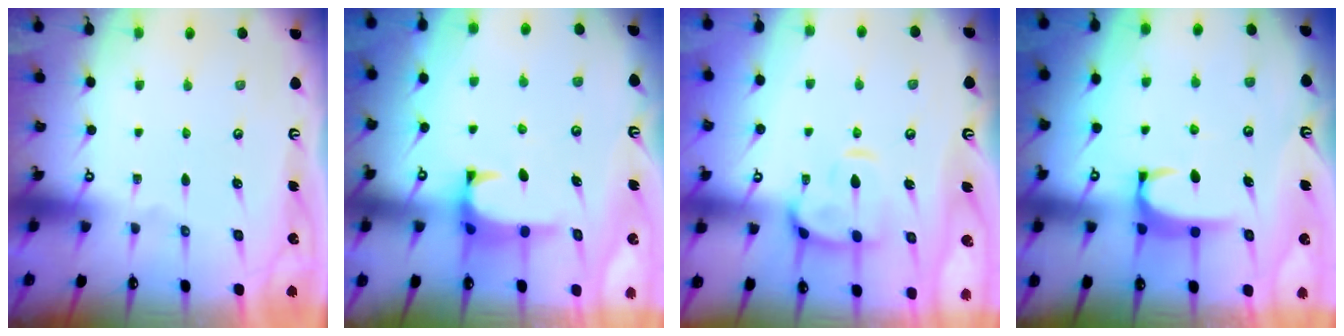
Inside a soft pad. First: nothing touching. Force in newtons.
{"total": 0.7, "press": 0.0, "slide": 0.7}
{"total": 4.8, "press": 4.6, "slide": 1.5}
{"total": 2.0, "press": 2.0, "slide": 0.6}